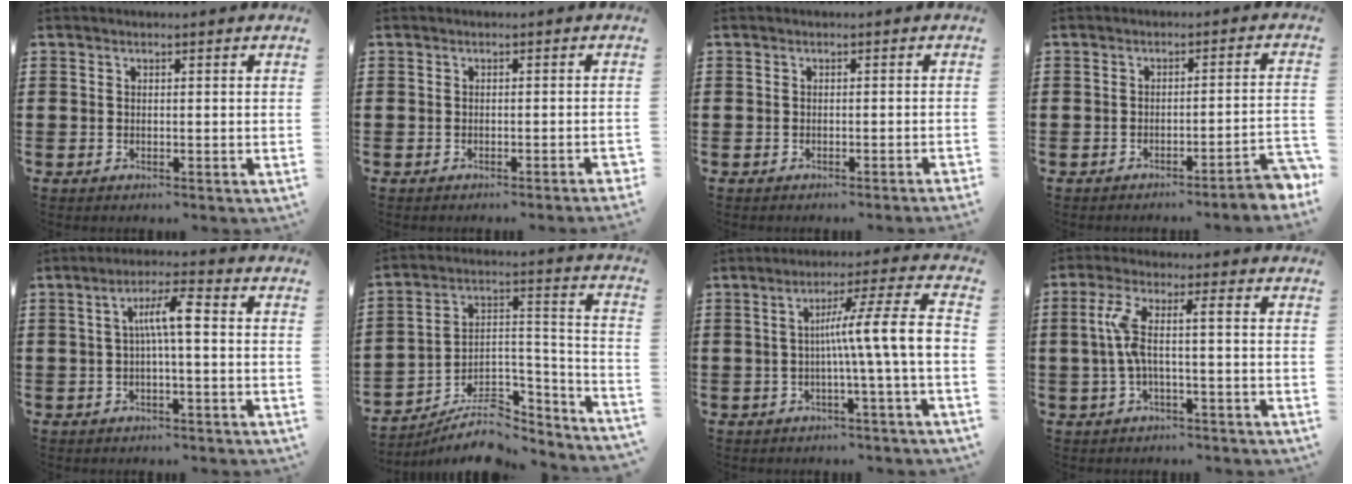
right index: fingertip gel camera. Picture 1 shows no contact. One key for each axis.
{"total": 1.0, "fx": -0.8, "fy": -0.3, "fz": 0.6, "tx": -0.010, "ty": -0.003, "tz": -0.016}
{"total": 0.9, "fx": -0.7, "fy": -0.3, "fz": 0.5, "tx": -0.009, "ty": -0.003, "tz": -0.013}
{"total": 3.3, "fx": -2.8, "fy": -0.5, "fz": 1.7, "tx": -0.031, "ty": -0.014, "tz": -0.057}
{"total": 5.8, "fx": 0.0, "fy": 1.0, "fz": 5.7, "tx": -0.108, "ty": 0.011, "tz": -0.006}
{"total": 7.6, "fx": -5.2, "fy": 4.1, "fz": 3.6, "tx": -0.060, "ty": 0.004, "tz": -0.096}
{"total": 9.6, "fx": -0.9, "fy": -0.7, "fz": 9.6, "tx": -0.164, "ty": -0.006, "tz": -0.025}
{"total": 6.1, "fx": -0.7, "fy": 0.7, "fz": 6.0, "tx": -0.139, "ty": -0.008, "tz": -0.026}